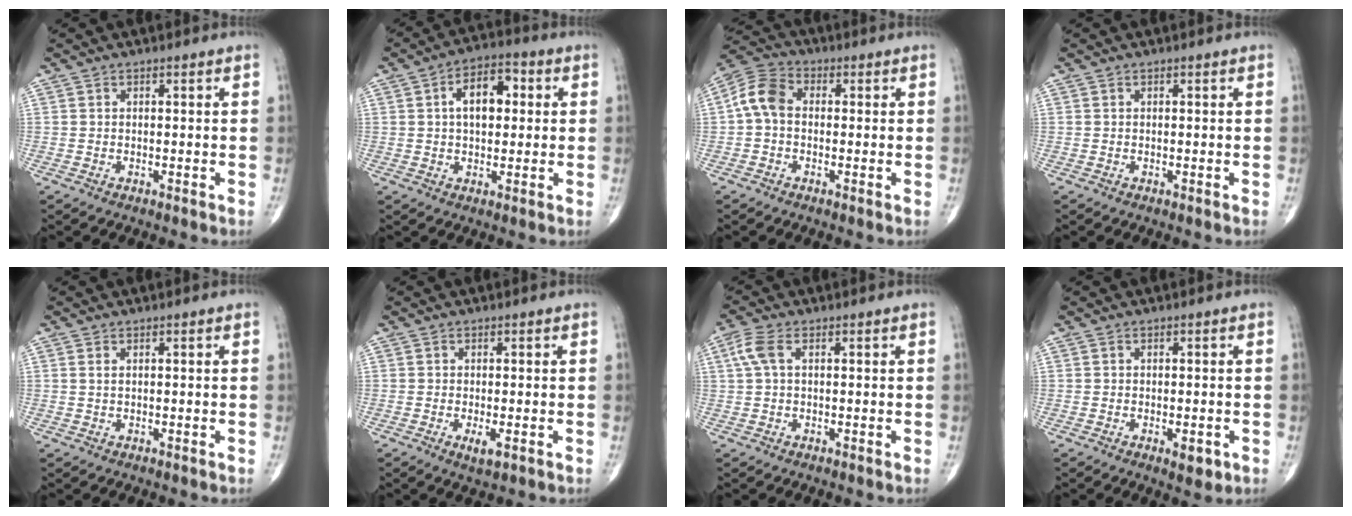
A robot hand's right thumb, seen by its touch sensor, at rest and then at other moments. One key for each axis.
{"total": 9.3, "fx": 1.7, "fy": 5.4, "fz": 7.4, "tx": -0.103, "ty": 0.018, "tz": 0.023}
{"total": 7.2, "fx": -0.1, "fy": 5.1, "fz": 5.1, "tx": -0.095, "ty": 0.023, "tz": -0.016}
{"total": 0.0}
{"total": 0.9, "fx": 0.4, "fy": 0.3, "fz": 0.7, "tx": -0.020, "ty": 0.006, "tz": 0.010}
{"total": 2.5, "fx": -0.8, "fy": 0.8, "fz": 2.2, "tx": -0.041, "ty": -0.007, "tz": -0.014}
{"total": 4.1, "fx": 1.1, "fy": 2.0, "fz": 3.4, "tx": -0.096, "ty": 0.018, "tz": 0.020}
{"total": 3.1, "fx": -1.1, "fy": 1.4, "fz": 2.5, "tx": -0.026, "ty": -0.003, "tz": -0.011}